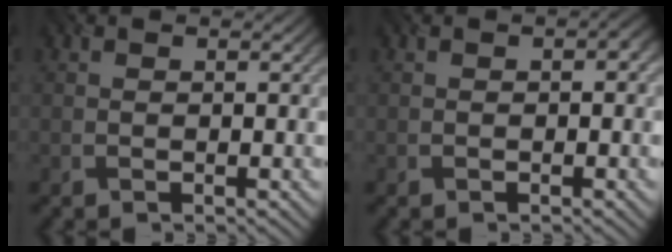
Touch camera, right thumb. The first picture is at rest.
{"total": 1.0, "force": [0.0, 0.6, 0.8], "torque": [-0.010, -0.002, -0.001]}